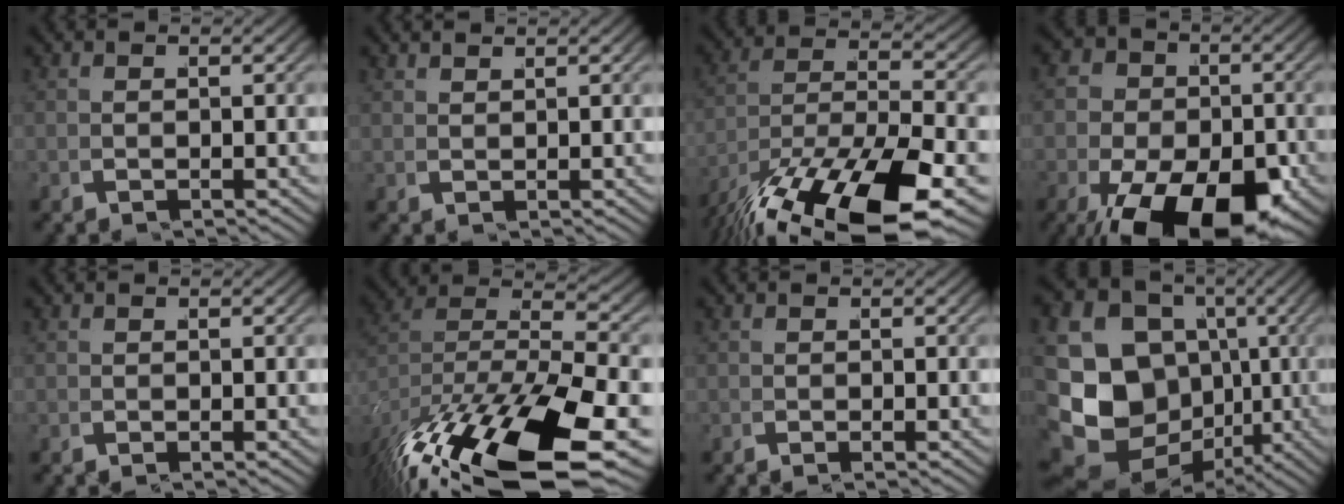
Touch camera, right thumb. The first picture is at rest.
{"total": 1.6, "force": [1.6, -0.3, 0.0], "torque": [0.002, 0.004, 0.034]}
{"total": 12.9, "force": [-4.2, 6.7, 10.2], "torque": [-0.213, -0.058, -0.027]}
{"total": 14.0, "force": [-4.1, 9.4, 9.5], "torque": [-0.165, -0.068, -0.034]}
{"total": 0.0}
{"total": 15.3, "force": [-2.9, 8.9, 12.1], "torque": [-0.257, -0.051, -0.008]}
{"total": 0.0}
{"total": 16.9, "force": [-0.3, 14.0, 9.6], "torque": [-0.223, -0.057, 0.011]}